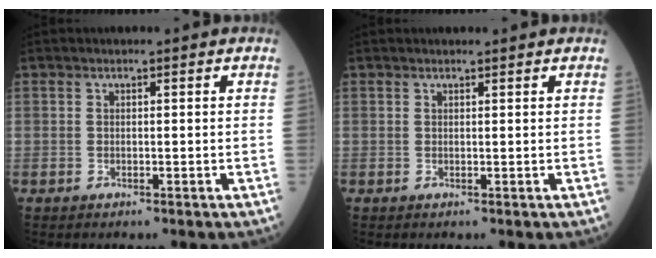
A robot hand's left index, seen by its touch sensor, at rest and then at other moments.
{"total": 1.2, "force": [1.2, 0.2, 0.3], "torque": [-0.005, 0.009, 0.016]}